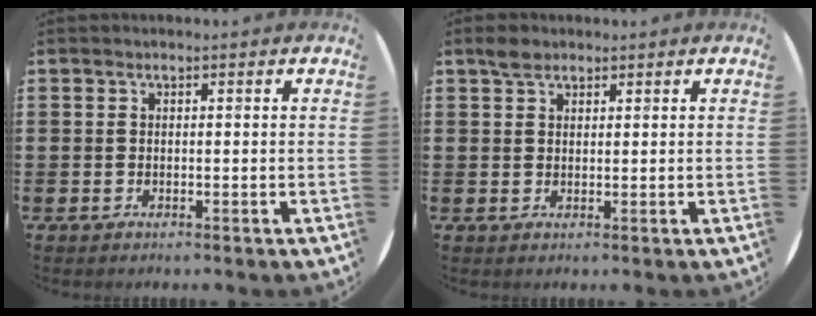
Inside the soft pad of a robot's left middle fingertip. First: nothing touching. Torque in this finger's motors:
{"motor_torque": [0.32, -0.05, -0.02, -0.02]}